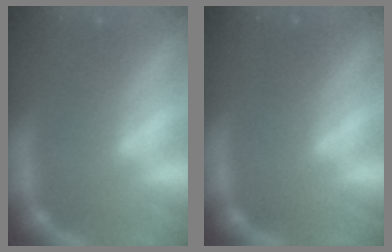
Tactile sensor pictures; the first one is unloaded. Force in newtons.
{"total": 1.0}